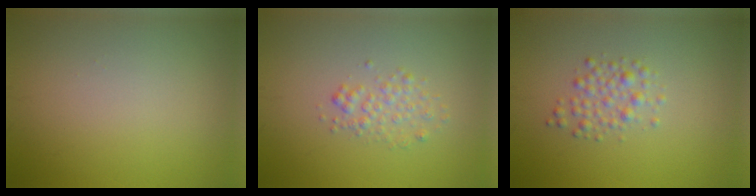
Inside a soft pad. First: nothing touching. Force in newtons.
{"total": 1.8, "press": 1.8, "slide": 0.0}
{"total": 2.1, "press": 2.1, "slide": 0.0}